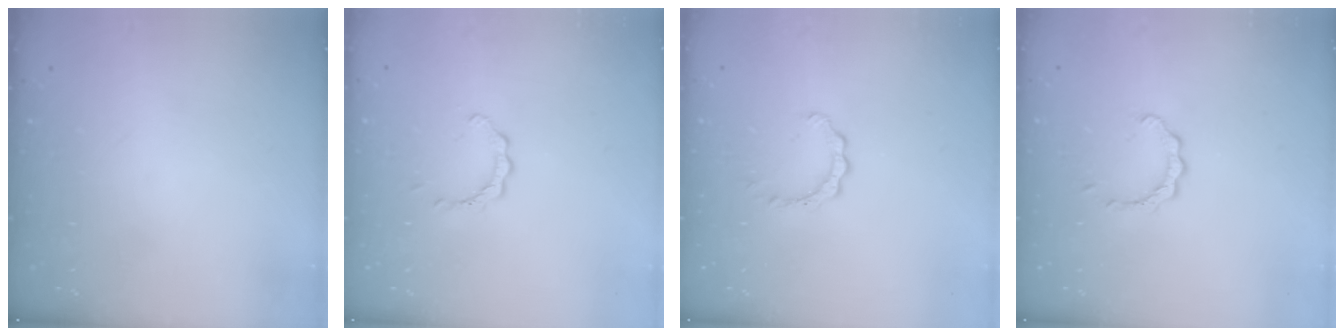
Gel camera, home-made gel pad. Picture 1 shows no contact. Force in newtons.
{"total": 2.2, "press": 2.2, "slide": 0.2}
{"total": 2.2, "press": 2.1, "slide": 0.3}
{"total": 2.7, "press": 2.7, "slide": 0.3}